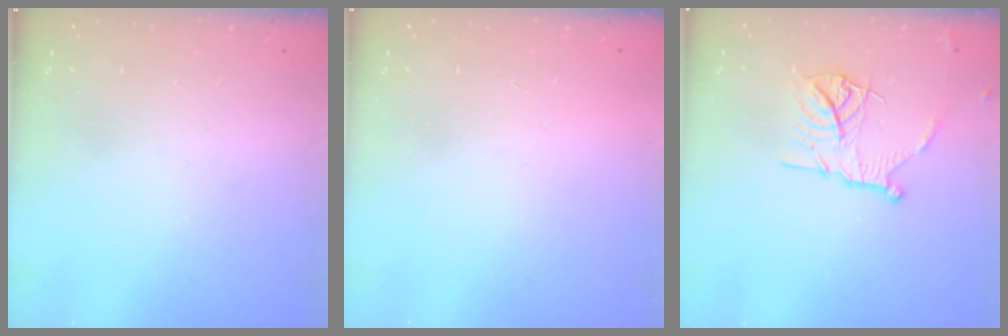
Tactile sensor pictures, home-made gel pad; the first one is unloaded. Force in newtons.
{"total": 1.7, "press": 1.6, "slide": 0.1}
{"total": 12.8, "press": 12.8, "slide": 1.1}